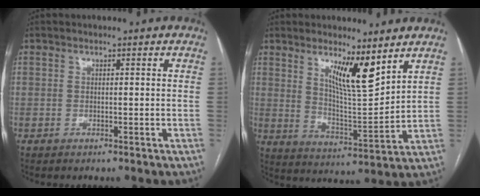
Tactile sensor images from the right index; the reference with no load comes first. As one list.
[{"total": 9.2, "force": [5.8, 1.2, 7.1], "torque": [-0.126, -0.018, 0.106]}]